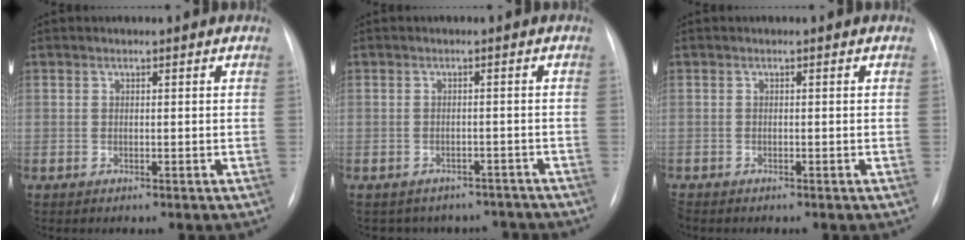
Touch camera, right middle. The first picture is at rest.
{"total": 8.5, "force": [-7.5, 4.2, 0.2], "torque": [0.009, 0.026, -0.078]}
{"total": 1.0, "force": [-0.9, 0.4, 0.3], "torque": [-0.005, -0.001, -0.014]}